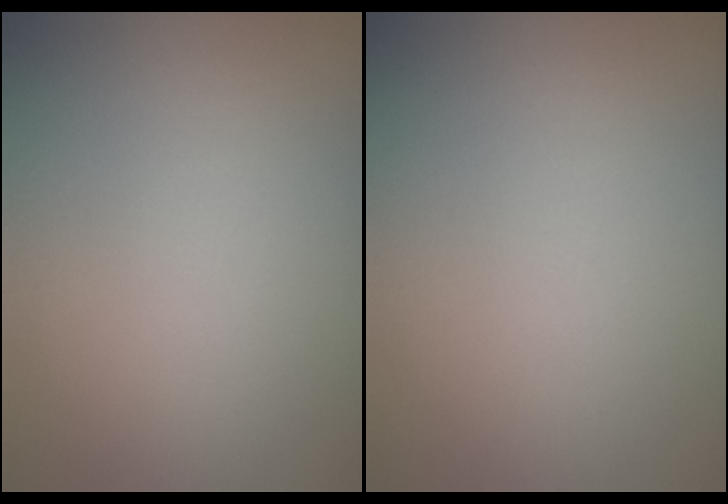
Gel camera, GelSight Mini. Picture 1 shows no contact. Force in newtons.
{"total": 0.0}